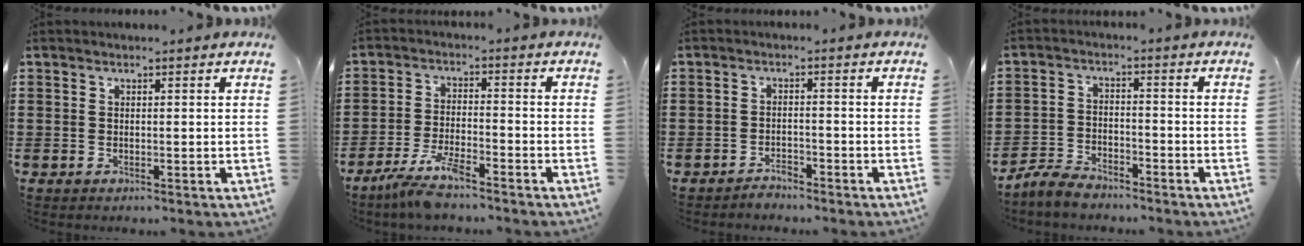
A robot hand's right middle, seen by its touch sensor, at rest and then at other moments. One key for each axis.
{"total": 5.8, "fx": -4.7, "fy": 0.6, "fz": 3.4, "tx": -0.085, "ty": -0.015, "tz": -0.091}
{"total": 2.1, "fx": -2.0, "fy": 0.3, "fz": 0.3, "tx": -0.014, "ty": 0.000, "tz": -0.041}
{"total": 4.4, "fx": -4.2, "fy": 1.0, "fz": 0.9, "tx": -0.033, "ty": 0.005, "tz": -0.089}